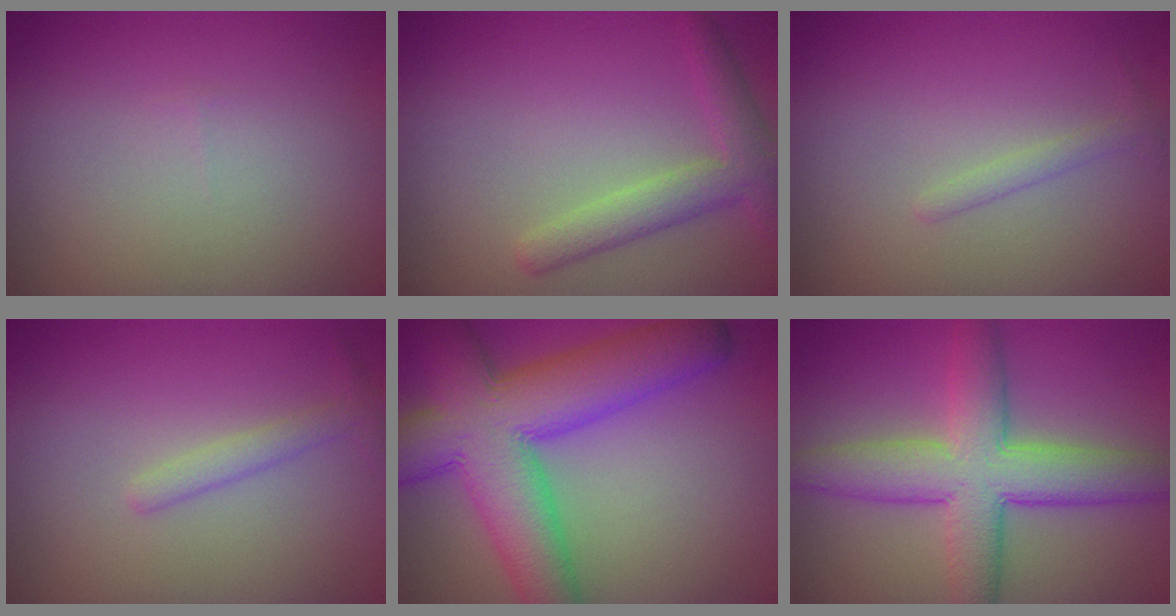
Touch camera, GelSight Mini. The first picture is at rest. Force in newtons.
{"total": 3.4, "press": 3.4, "slide": 0.2}
{"total": 1.0, "press": 1.0, "slide": 0.0}
{"total": 1.5, "press": 1.5, "slide": 0.1}
{"total": 11.8, "press": 11.8, "slide": 0.3}
{"total": 7.5, "press": 7.4, "slide": 0.3}